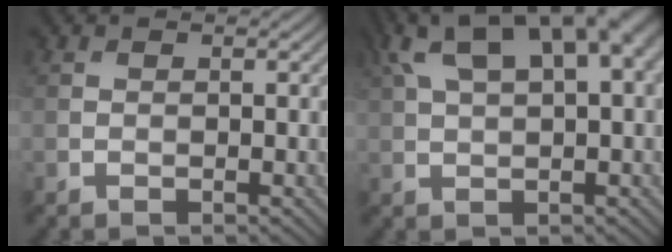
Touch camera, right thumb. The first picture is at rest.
{"total": 14.4, "force": [6.5, 6.0, 11.4], "torque": [-0.214, 0.033, 0.104]}